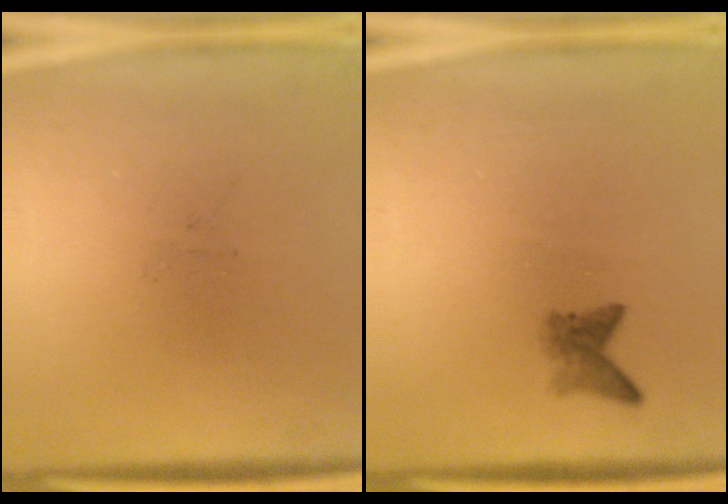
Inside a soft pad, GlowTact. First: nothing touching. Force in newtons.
{"total": 1.9}